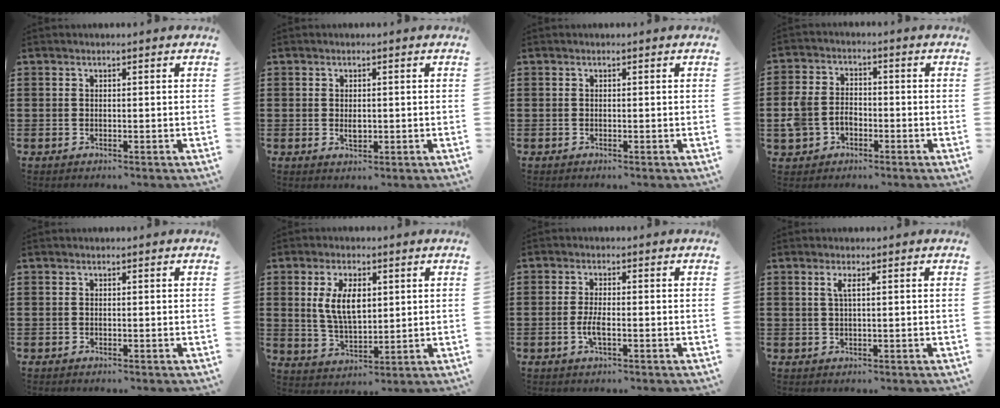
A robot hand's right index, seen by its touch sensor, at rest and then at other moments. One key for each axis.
{"total": 1.7, "fx": 0.0, "fy": 0.9, "fz": 1.5, "tx": -0.028, "ty": 0.003, "tz": 0.000}
{"total": 0.0}
{"total": 4.9, "fx": -1.7, "fy": 3.8, "fz": 2.7, "tx": -0.089, "ty": -0.002, "tz": -0.043}
{"total": 0.0}
{"total": 7.5, "fx": 1.7, "fy": 3.8, "fz": 6.2, "tx": -0.129, "ty": 0.005, "tz": 0.025}
{"total": 3.0, "fx": -0.9, "fy": 0.8, "fz": 2.8, "tx": -0.062, "ty": -0.005, "tz": -0.020}
{"total": 1.6, "fx": 0.6, "fy": 0.2, "fz": 1.5, "tx": -0.032, "ty": 0.002, "tz": 0.009}